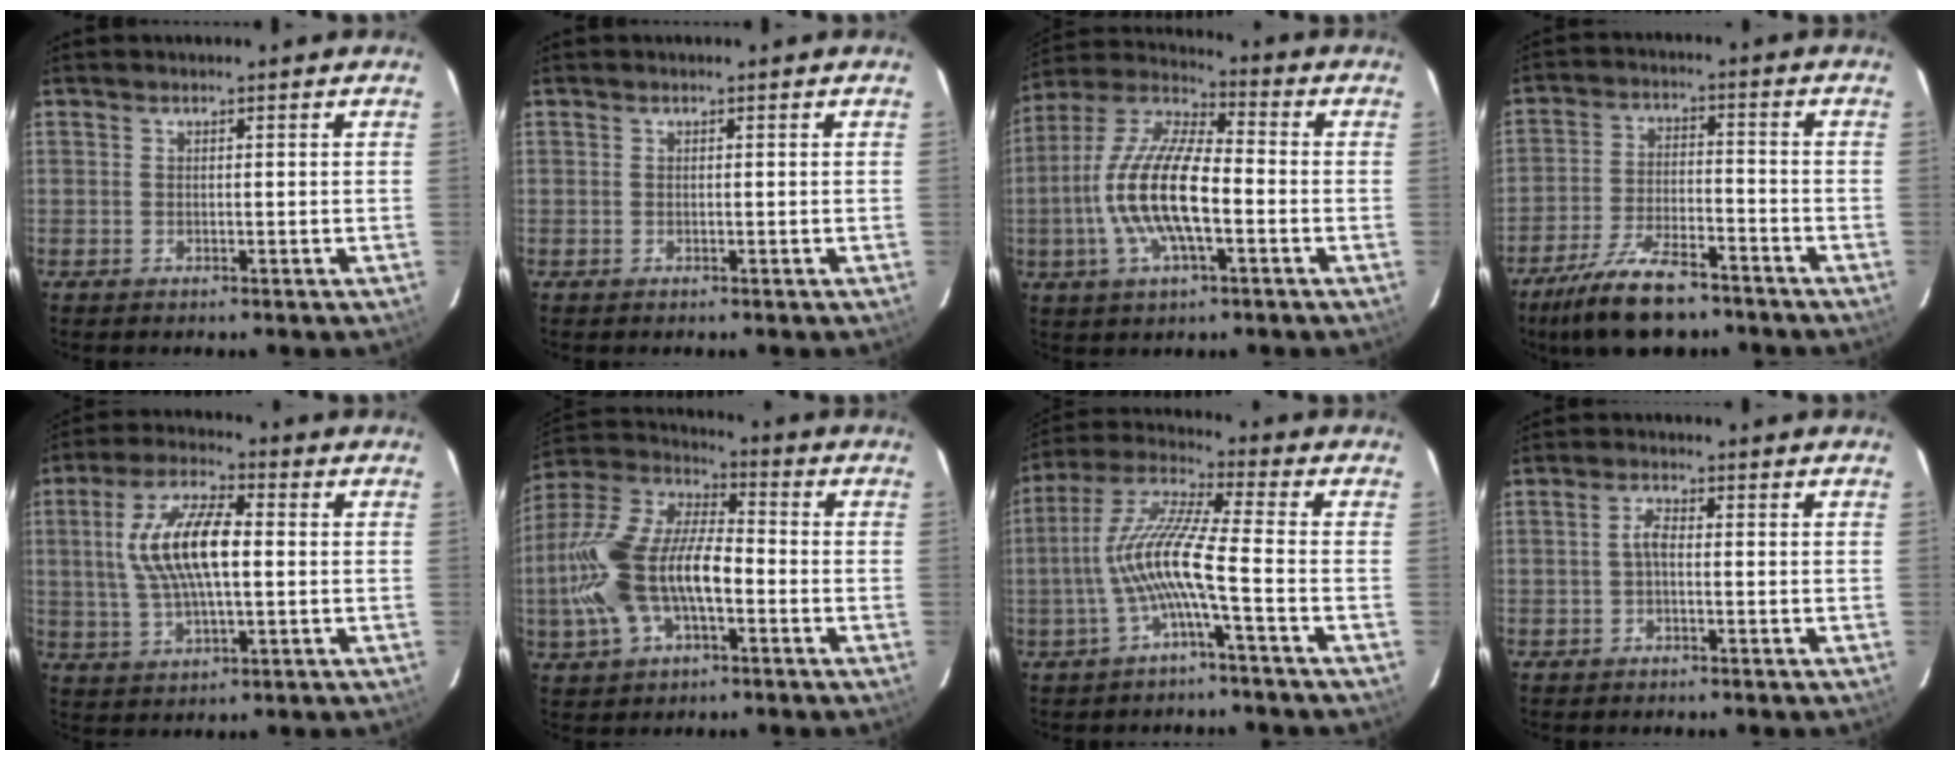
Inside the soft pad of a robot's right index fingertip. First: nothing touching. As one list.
[{"total": 0.0}, {"total": 16.2, "force": [-3.4, 5.6, 14.8], "torque": [-0.296, 0.000, -0.072]}, {"total": 14.0, "force": [-11.0, 4.7, 7.4], "torque": [-0.167, -0.016, -0.191]}, {"total": 13.0, "force": [1.1, 4.8, 12.0], "torque": [-0.238, 0.014, 0.023]}, {"total": 19.3, "force": [-4.3, 9.3, 16.4], "torque": [-0.350, 0.003, -0.082]}, {"total": 10.5, "force": [-3.1, 0.0, 10.0], "torque": [-0.208, 0.010, -0.060]}, {"total": 2.1, "force": [-0.5, 0.8, 1.9], "torque": [-0.040, 0.008, -0.011]}]